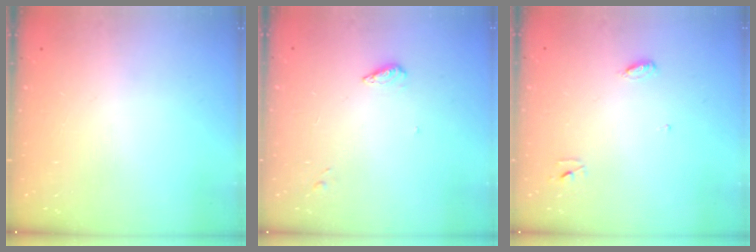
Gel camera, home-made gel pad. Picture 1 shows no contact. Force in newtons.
{"total": 3.9, "press": 3.9, "slide": 0.5}
{"total": 3.5, "press": 3.4, "slide": 0.4}